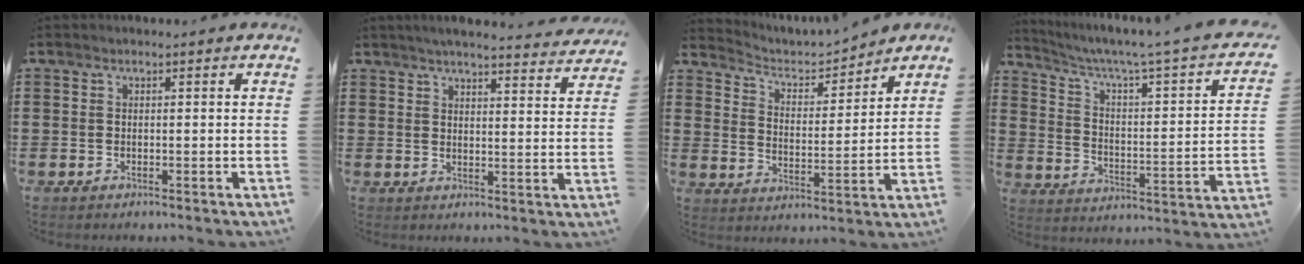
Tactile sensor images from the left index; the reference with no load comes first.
{"total": 3.9, "force": [3.7, -0.3, 1.1], "torque": [-0.036, -0.020, 0.064]}
{"total": 3.0, "force": [2.6, 1.3, 0.6], "torque": [-0.034, -0.019, 0.037]}
{"total": 3.3, "force": [1.6, -0.1, 2.9], "torque": [-0.066, -0.030, 0.012]}